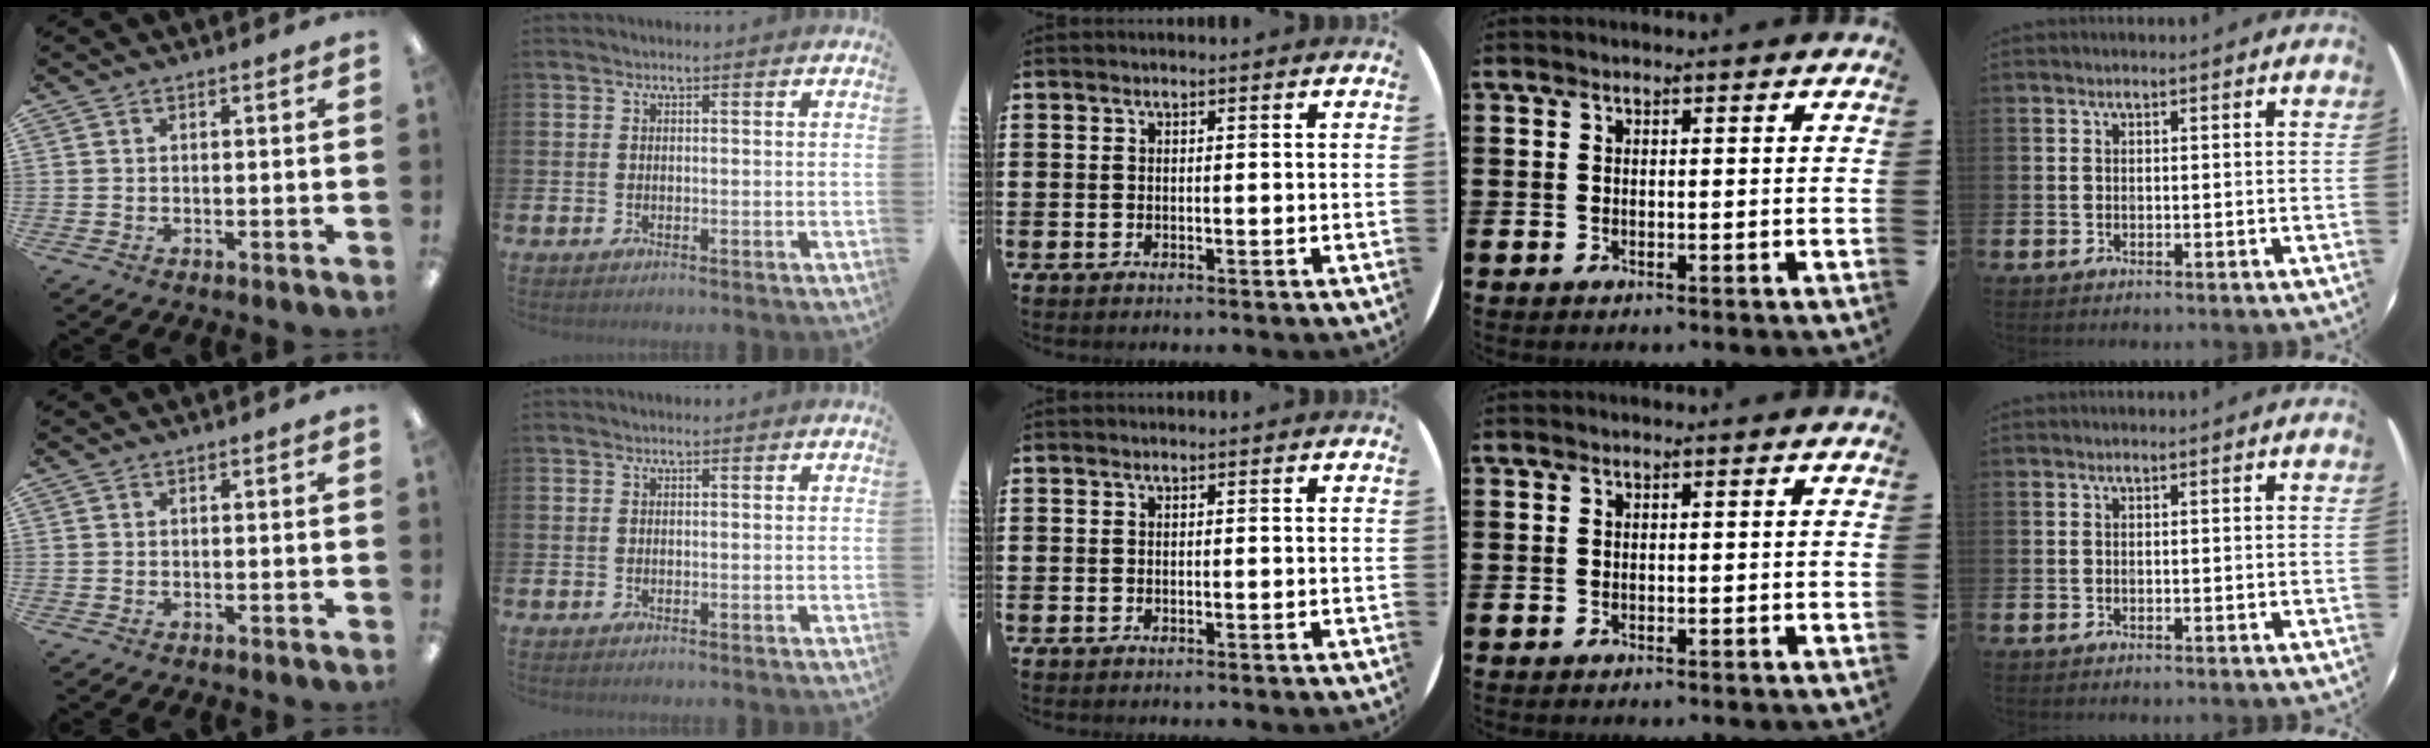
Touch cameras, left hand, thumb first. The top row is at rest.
{}